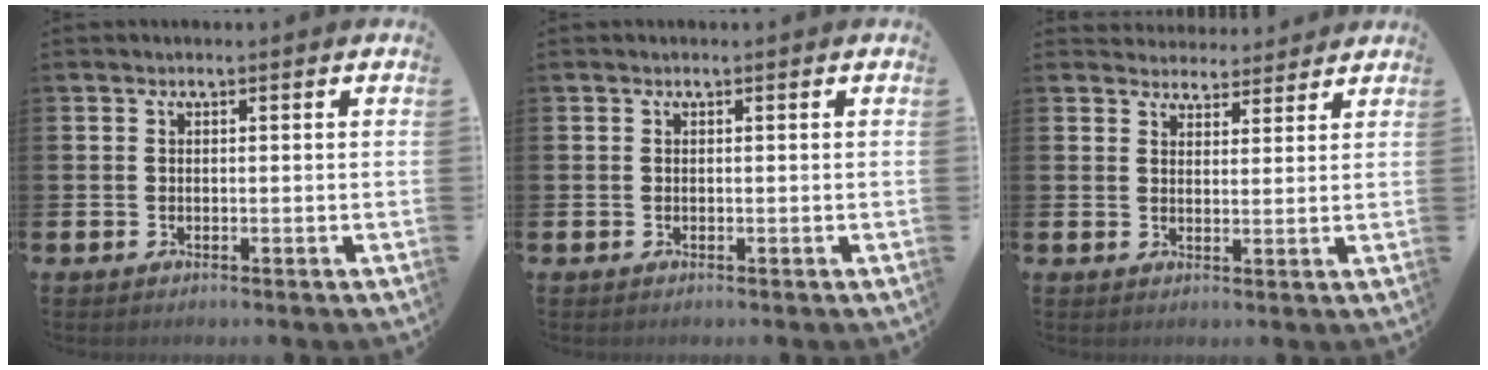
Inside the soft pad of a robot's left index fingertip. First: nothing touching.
{"total": 0.0}
{"total": 3.6, "force": [3.5, 1.1, -0.3], "torque": [0.000, -0.020, 0.061]}